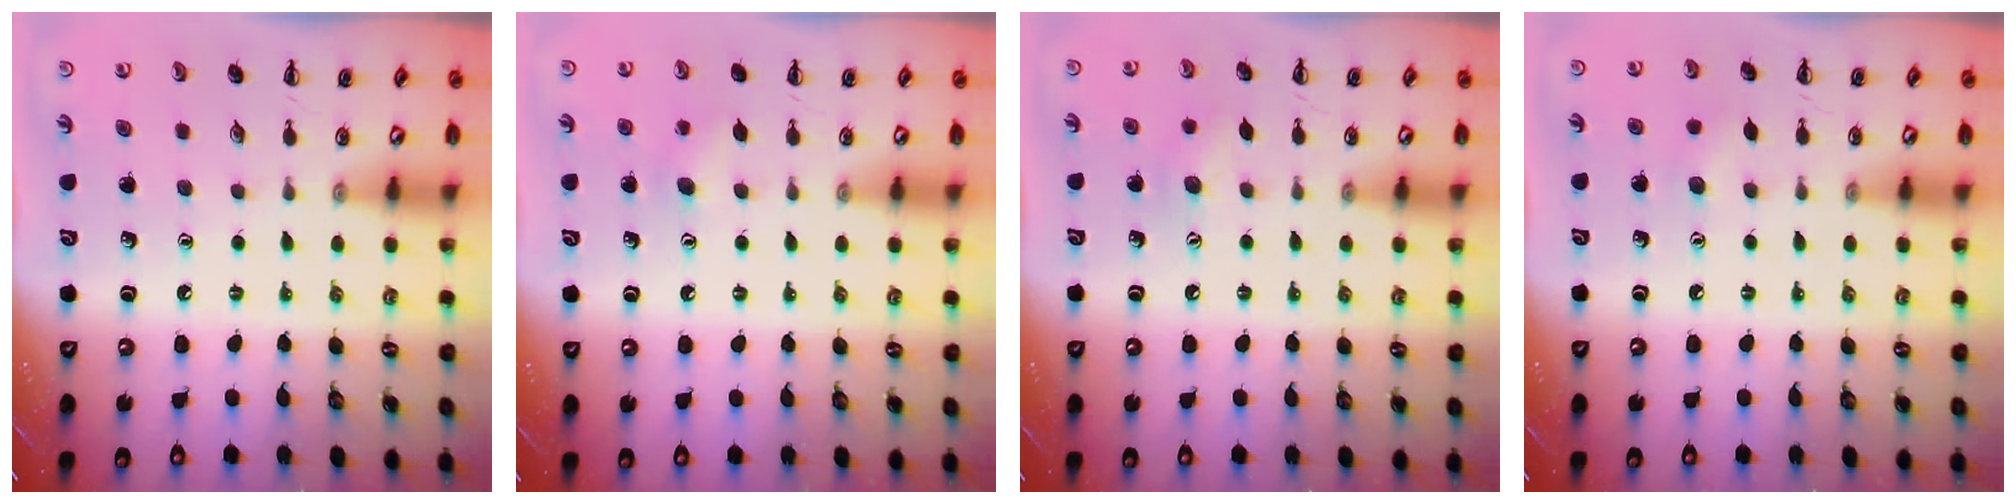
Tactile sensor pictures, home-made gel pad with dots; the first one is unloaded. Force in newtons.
{"total": 6.0, "press": 5.8, "slide": 1.6}
{"total": 6.6, "press": 6.5, "slide": 1.1}
{"total": 5.5, "press": 5.3, "slide": 1.2}